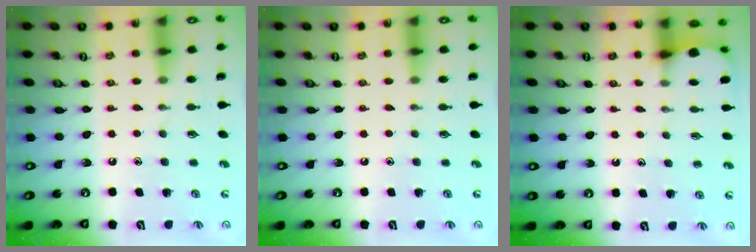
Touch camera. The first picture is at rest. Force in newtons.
{"total": 0.0}
{"total": 2.8, "press": 2.8, "slide": 0.3}